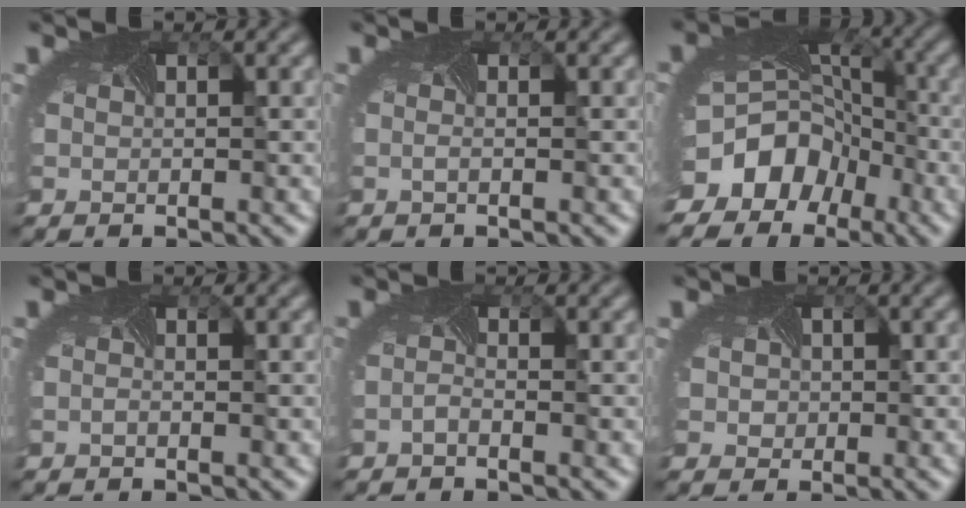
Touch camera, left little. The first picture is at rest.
{"total": 0.5, "force": [-0.3, -0.3, 0.3], "torque": [-0.011, -0.001, -0.006]}
{"total": 11.3, "force": [-6.0, 8.7, 4.1], "torque": [-0.088, -0.025, -0.093]}
{"total": 0.5, "force": [-0.5, -0.3, 0.0], "torque": [-0.007, -0.002, -0.009]}
{"total": 0.8, "force": [-0.8, -0.3, 0.2], "torque": [-0.011, -0.003, -0.016]}
{"total": 2.2, "force": [0.3, 2.0, 0.9], "torque": [-0.007, 0.007, -0.003]}